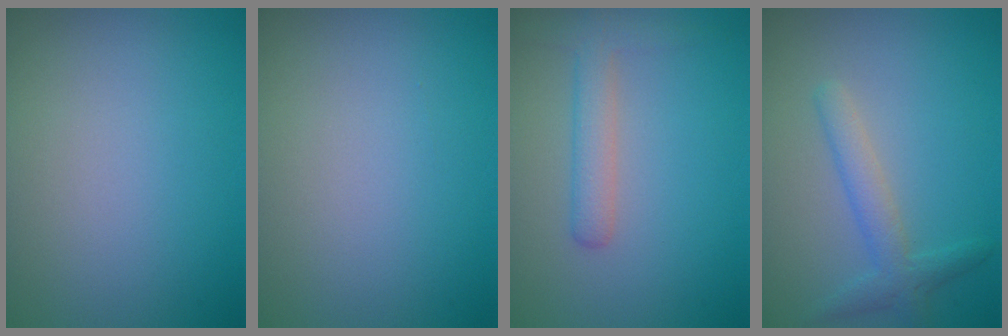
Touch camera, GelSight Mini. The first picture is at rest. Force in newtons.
{"total": 0.0}
{"total": 2.7, "press": 2.7, "slide": 0.1}
{"total": 2.5, "press": 2.5, "slide": 0.1}